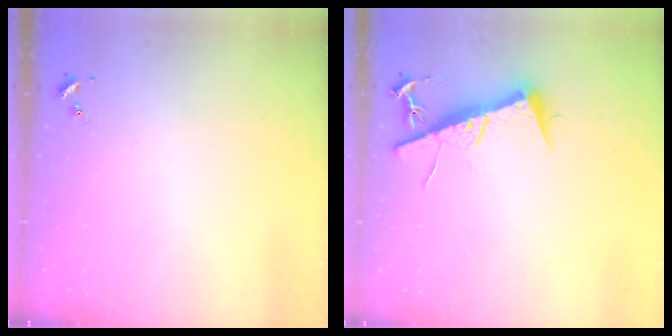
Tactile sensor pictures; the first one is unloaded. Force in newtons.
{"total": 11.0, "press": 11.0, "slide": 0.7}